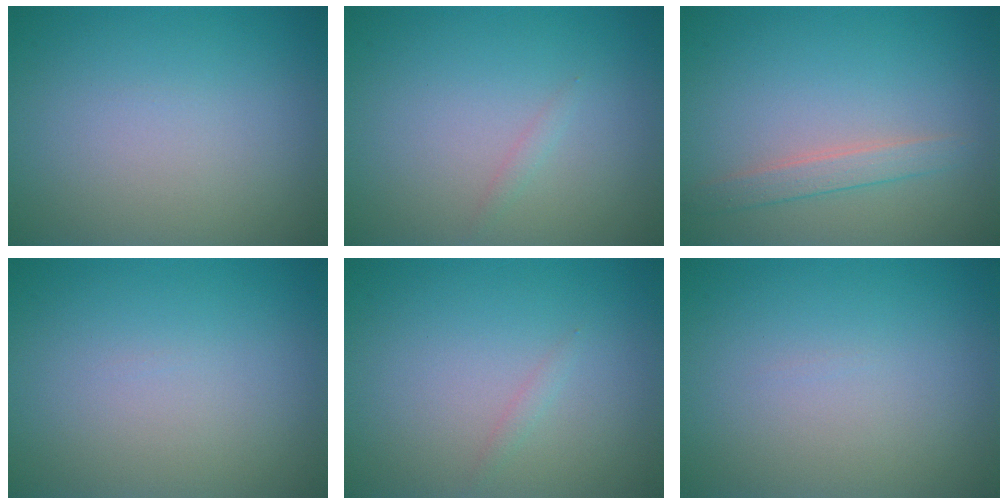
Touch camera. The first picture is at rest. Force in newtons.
{"total": 0.6, "press": 0.6, "slide": 0.0}
{"total": 1.8, "press": 1.8, "slide": 0.1}
{"total": 0.0}
{"total": 0.6, "press": 0.6, "slide": 0.0}
{"total": 0.0}